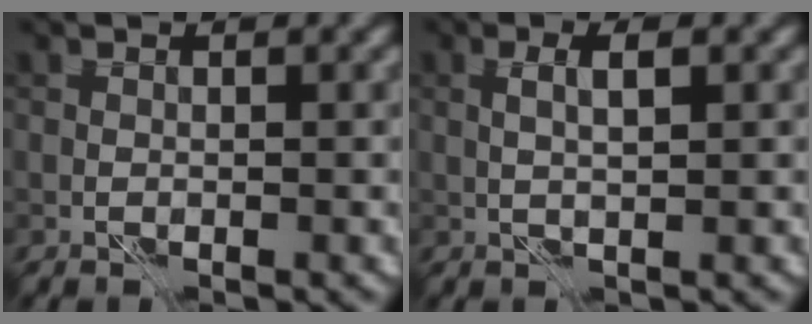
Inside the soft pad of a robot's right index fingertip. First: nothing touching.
{"total": 1.7, "force": [0.5, 0.2, 1.7], "torque": [-0.033, 0.005, 0.008]}